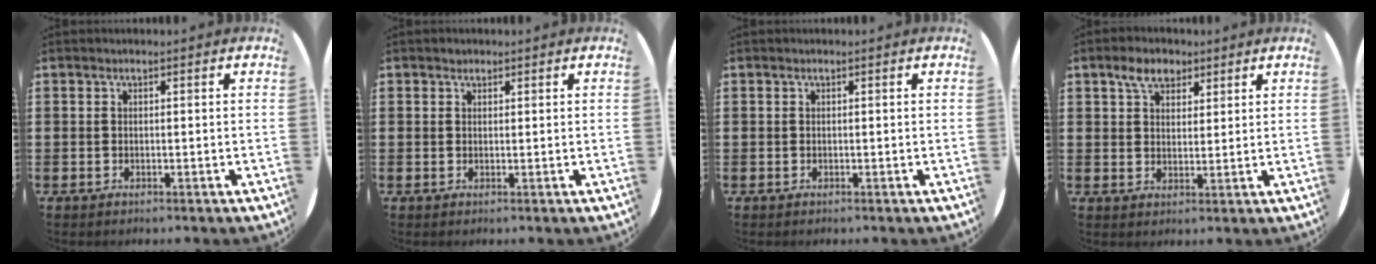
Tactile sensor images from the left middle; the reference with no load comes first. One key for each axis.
{"total": 0.8, "fx": 0.6, "fy": 0.4, "fz": 0.0, "tx": 0.007, "ty": 0.000, "tz": 0.011}
{"total": 0.0}
{"total": 4.5, "fx": 3.1, "fy": 2.6, "fz": 1.9, "tx": -0.030, "ty": 0.005, "tz": 0.055}